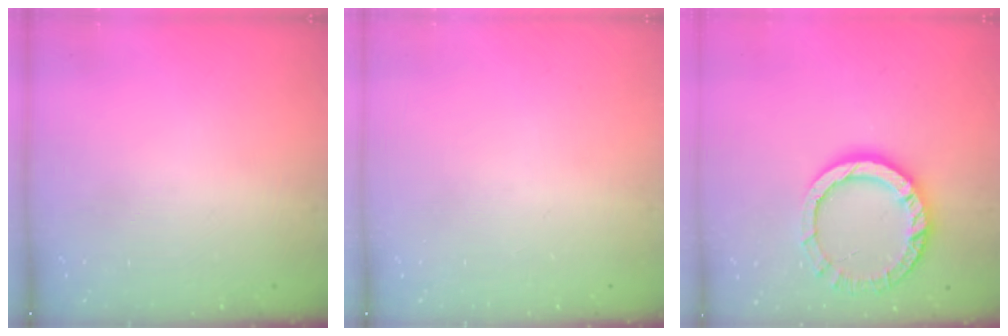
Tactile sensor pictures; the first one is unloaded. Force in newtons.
{"total": 0.0}
{"total": 12.3, "press": 12.2, "slide": 1.3}